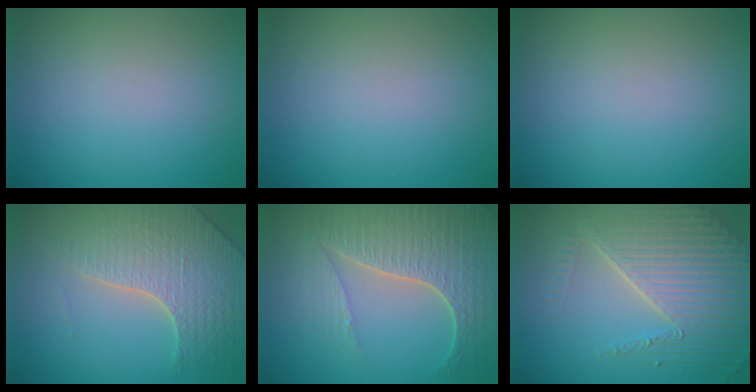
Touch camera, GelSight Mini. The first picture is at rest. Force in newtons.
{"total": 0.0}
{"total": 0.0}
{"total": 4.9, "press": 4.5, "slide": 2.0}
{"total": 6.6, "press": 5.1, "slide": 4.2}
{"total": 7.9, "press": 5.5, "slide": 5.7}